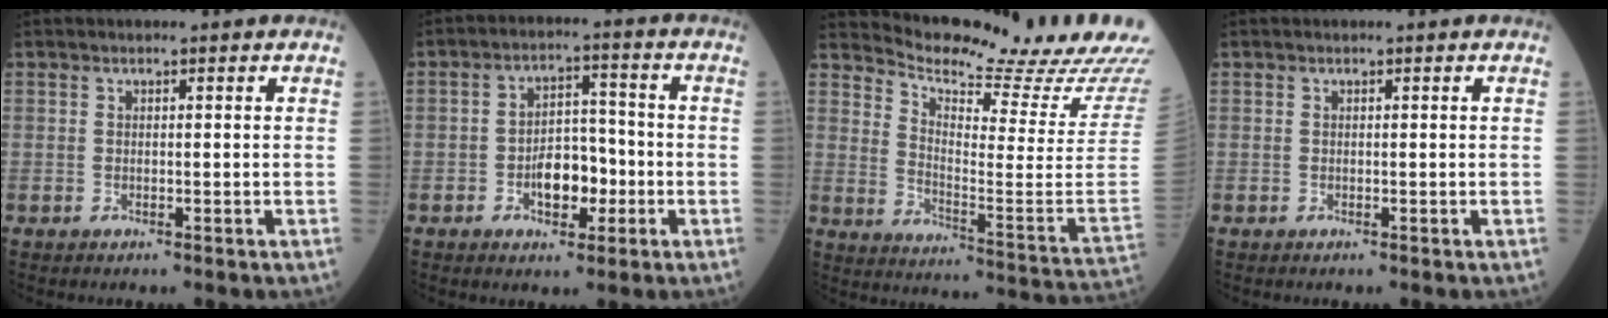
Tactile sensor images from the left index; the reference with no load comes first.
{"total": 6.5, "force": [-2.3, 3.7, 4.8], "torque": [-0.084, 0.009, -0.036]}
{"total": 23.7, "force": [22.1, 1.0, 8.4], "torque": [-0.142, -0.107, 0.287]}
{"total": 0.0}